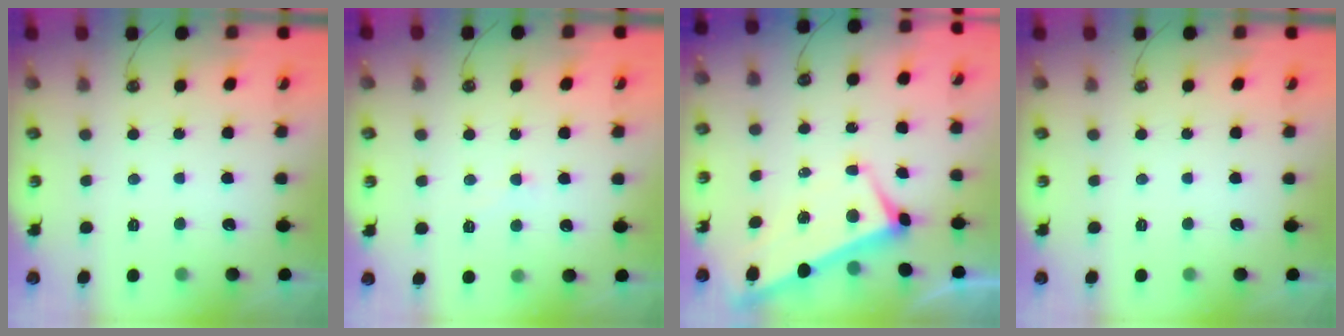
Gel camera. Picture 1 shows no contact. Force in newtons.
{"total": 2.8, "press": 2.8, "slide": 0.4}
{"total": 2.5, "press": 2.3, "slide": 0.9}
{"total": 0.0}